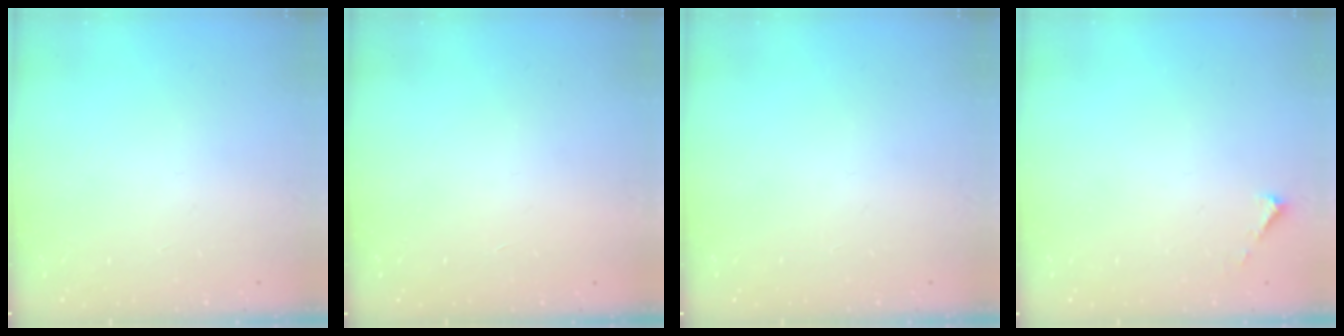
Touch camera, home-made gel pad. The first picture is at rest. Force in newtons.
{"total": 1.7, "press": 1.7, "slide": 0.1}
{"total": 0.0}
{"total": 2.1, "press": 2.1, "slide": 0.2}